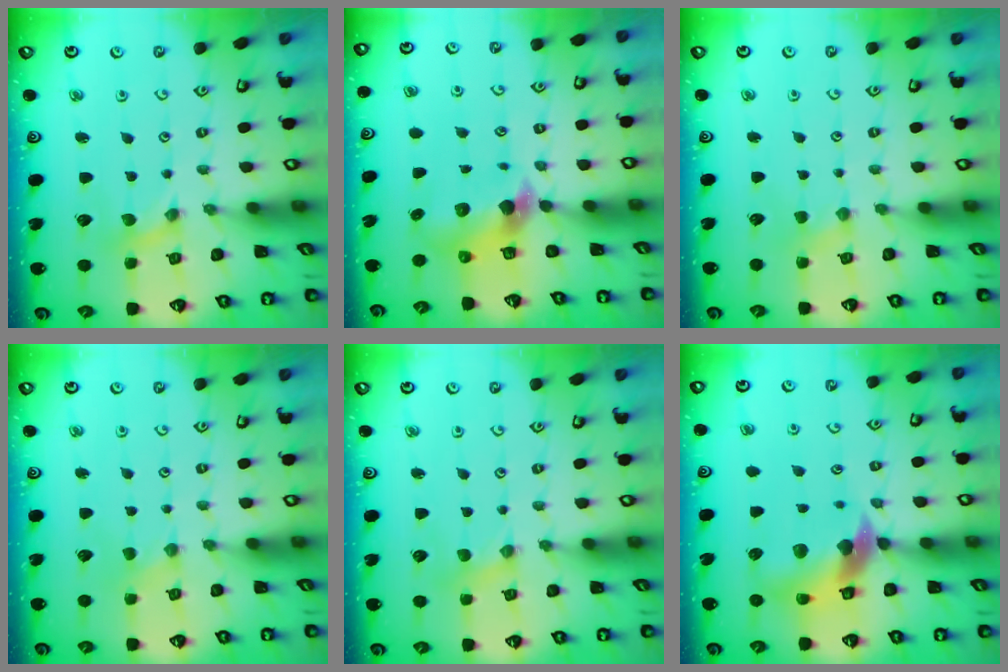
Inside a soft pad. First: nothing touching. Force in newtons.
{"total": 5.9, "press": 5.9, "slide": 0.5}
{"total": 1.8, "press": 1.8, "slide": 0.3}
{"total": 0.0}
{"total": 1.2, "press": 1.2, "slide": 0.2}
{"total": 11.1, "press": 11.0, "slide": 1.6}